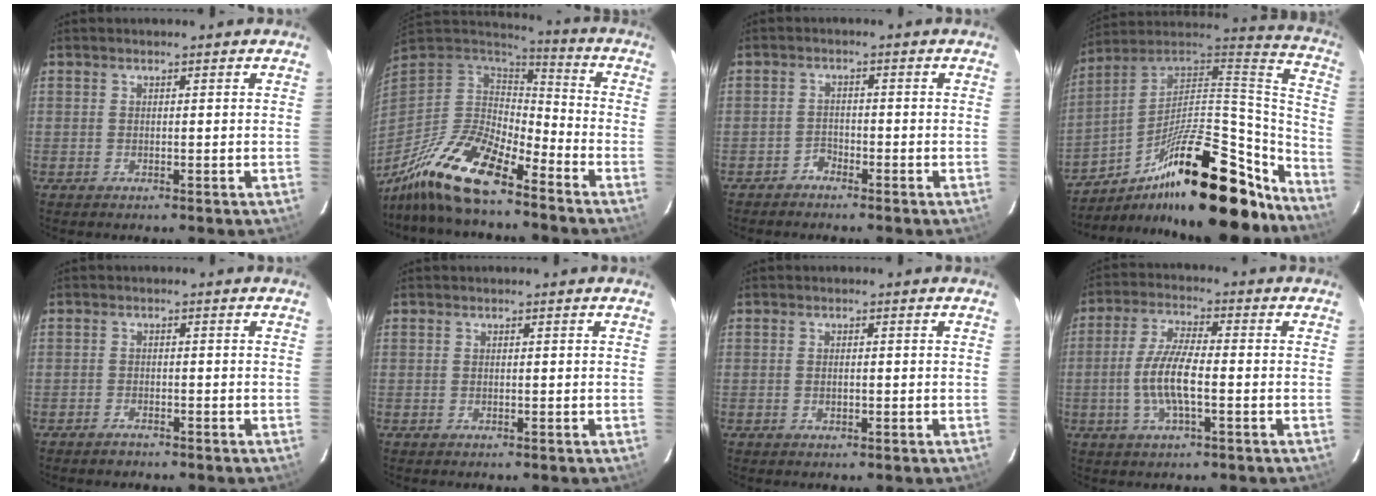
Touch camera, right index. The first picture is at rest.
{"total": 17.9, "force": [-13.4, 4.8, 10.8], "torque": [-0.219, -0.026, -0.254]}
{"total": 2.0, "force": [-1.8, 1.0, -0.1], "torque": [0.002, 0.006, -0.034]}
{"total": 31.8, "force": [-20.1, 11.6, 21.7], "torque": [-0.316, 0.032, -0.307]}
{"total": 1.8, "force": [-1.6, 0.8, 0.4], "torque": [-0.013, 0.002, -0.028]}
{"total": 0.0}
{"total": 1.3, "force": [-0.2, 0.6, 1.1], "torque": [-0.020, 0.001, -0.004]}
{"total": 8.6, "force": [-1.9, 2.0, 8.2], "torque": [-0.167, 0.002, -0.040]}